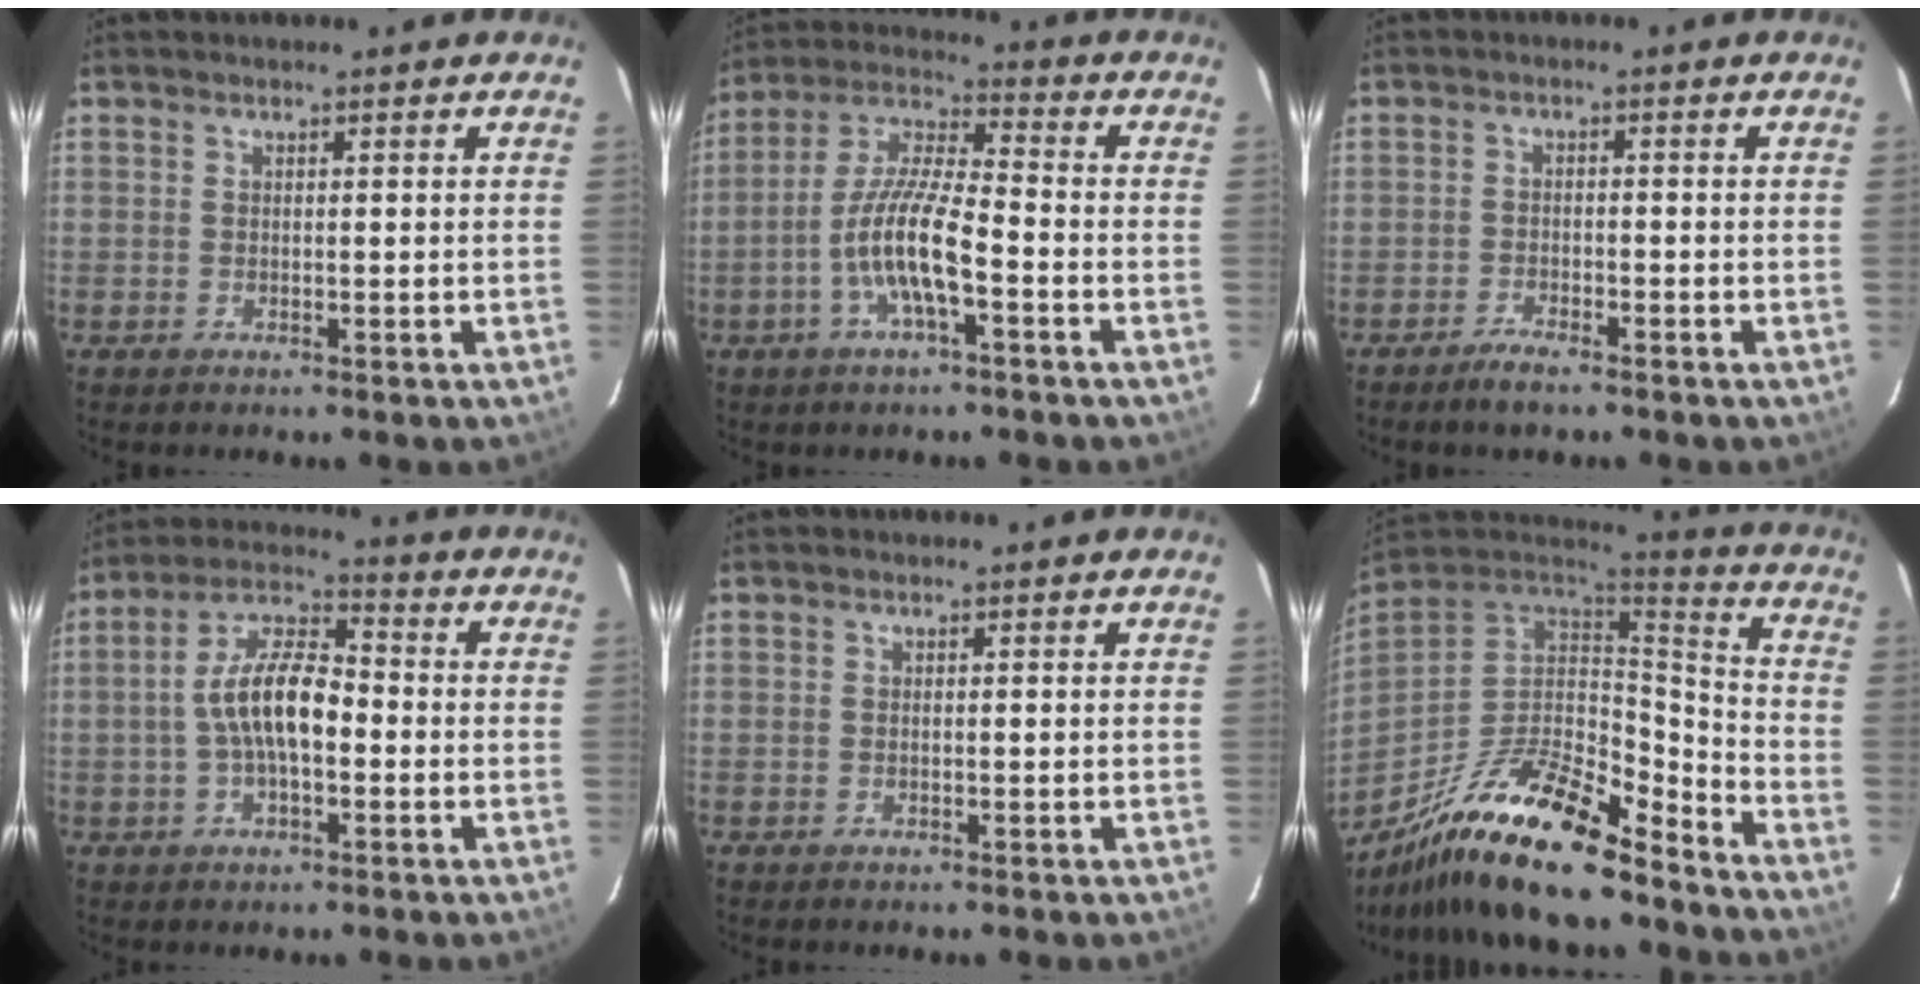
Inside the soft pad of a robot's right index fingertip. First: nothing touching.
{"total": 11.1, "force": [-4.3, 2.3, 10.0], "torque": [-0.208, 0.000, -0.084]}
{"total": 3.4, "force": [-2.8, 0.8, 1.8], "torque": [-0.052, -0.002, -0.056]}
{"total": 10.6, "force": [-1.4, 4.5, 9.5], "torque": [-0.189, 0.018, -0.028]}
{"total": 0.0}
{"total": 24.7, "force": [-17.9, 6.9, 15.7], "torque": [-0.292, -0.029, -0.303]}